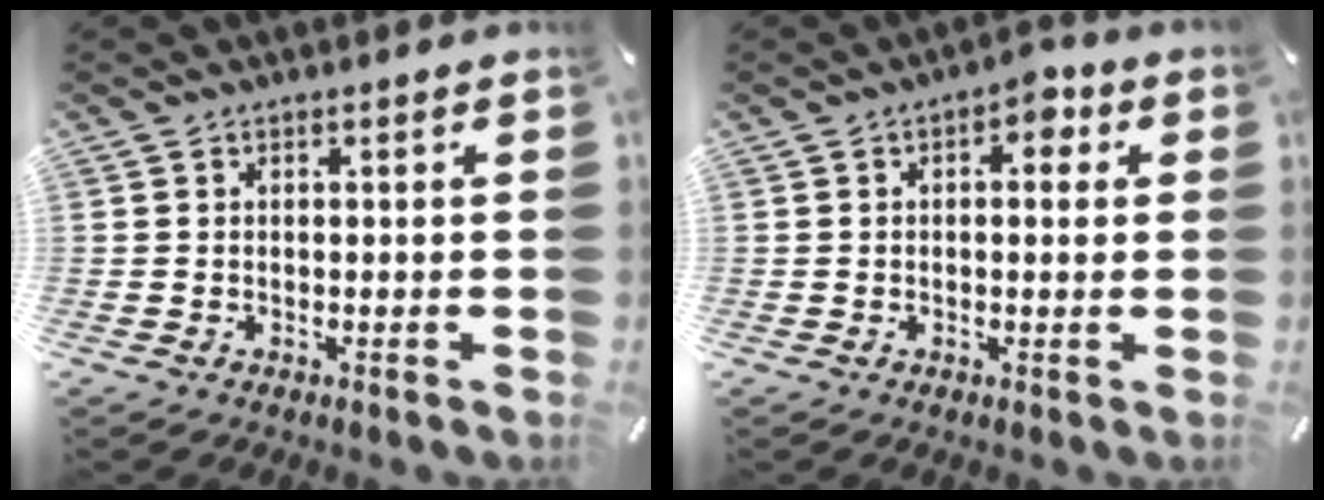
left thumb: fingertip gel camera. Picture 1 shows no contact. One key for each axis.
{"total": 4.7, "fx": 1.1, "fy": 2.4, "fz": 3.9, "tx": -0.047, "ty": 0.000, "tz": 0.010}